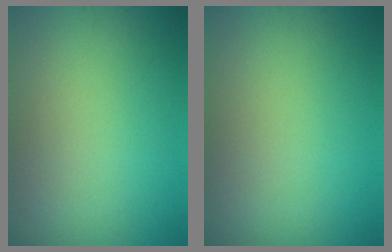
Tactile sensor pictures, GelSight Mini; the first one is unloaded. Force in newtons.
{"total": 0.0}